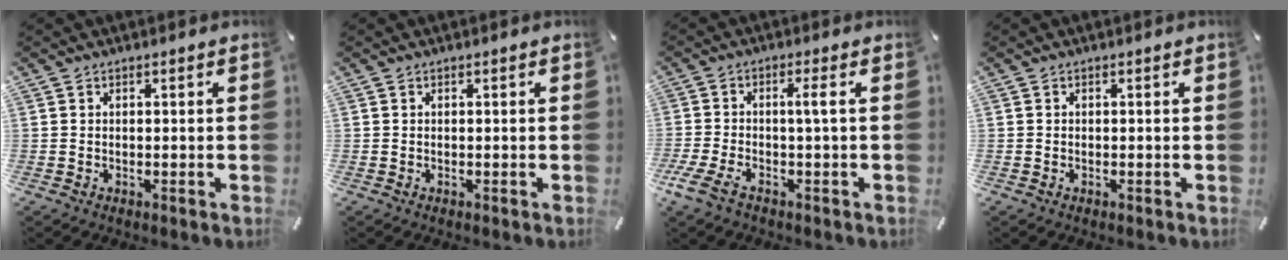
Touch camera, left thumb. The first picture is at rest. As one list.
[{"total": 0.0}, {"total": 6.1, "force": [-1.2, 1.4, 5.8], "torque": [-0.130, -0.007, -0.029]}, {"total": 0.0}]